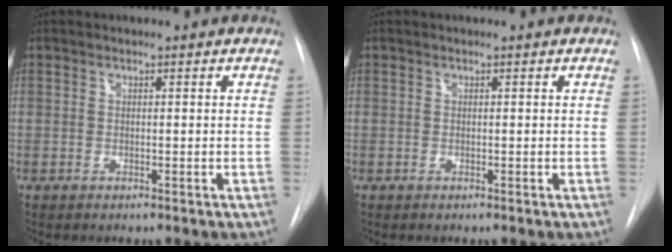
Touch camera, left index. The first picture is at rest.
{"total": 0.0}